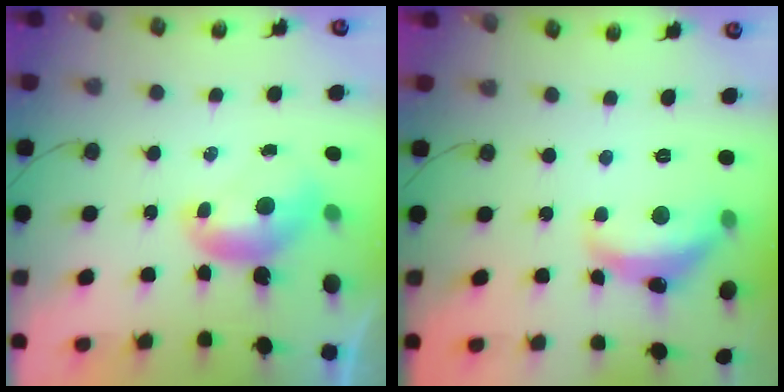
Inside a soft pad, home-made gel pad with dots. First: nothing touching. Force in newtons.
{"total": 7.3, "press": 7.3, "slide": 0.7}